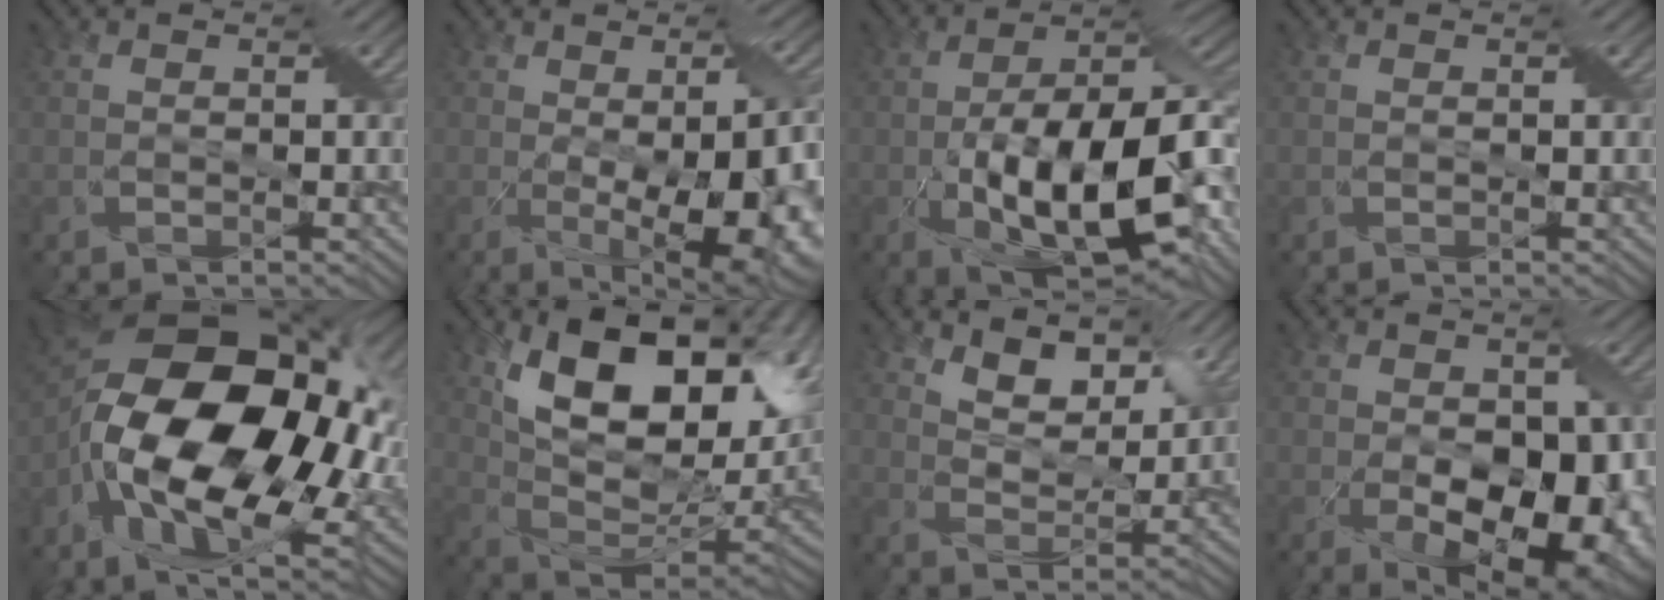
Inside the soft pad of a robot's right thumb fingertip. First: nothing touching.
{"total": 13.5, "force": [-2.7, 6.0, 11.8], "torque": [-0.158, -0.045, -0.009]}
{"total": 17.4, "force": [-5.3, 7.7, 14.6], "torque": [-0.239, -0.020, -0.092]}
{"total": 0.0}
{"total": 20.1, "force": [-3.0, 11.4, 16.2], "torque": [-0.341, -0.017, -0.052]}
{"total": 18.4, "force": [7.5, 9.7, 13.7], "torque": [-0.223, 0.003, 0.134]}
{"total": 5.5, "force": [4.2, 2.5, 2.5], "torque": [-0.051, -0.012, 0.069]}
{"total": 14.7, "force": [-4.2, 8.8, 11.0], "torque": [-0.135, -0.029, -0.041]}